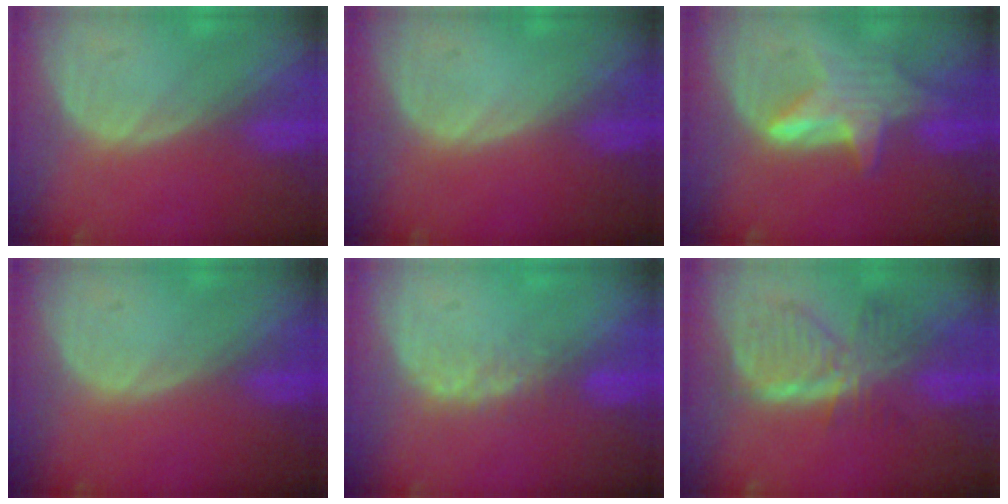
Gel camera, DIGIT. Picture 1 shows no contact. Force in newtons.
{"total": 0.0}
{"total": 6.2, "press": 6.0, "slide": 1.3}
{"total": 0.0}
{"total": 2.8, "press": 2.4, "slide": 1.5}
{"total": 7.7, "press": 6.9, "slide": 3.3}